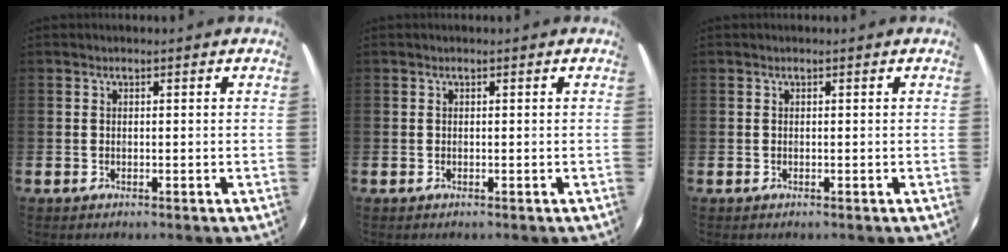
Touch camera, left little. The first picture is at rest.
{"total": 0.0}
{"total": 0.0}